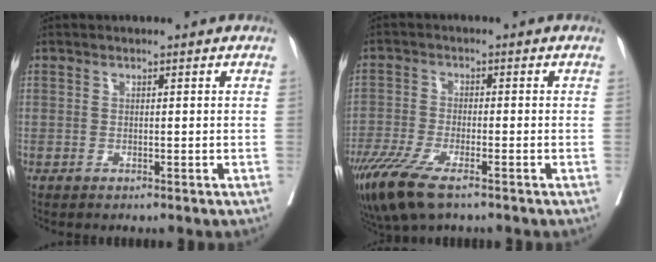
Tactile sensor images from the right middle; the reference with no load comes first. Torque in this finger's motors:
{"motor_torque": [1.11, -1.04, 0.23, 0.08]}